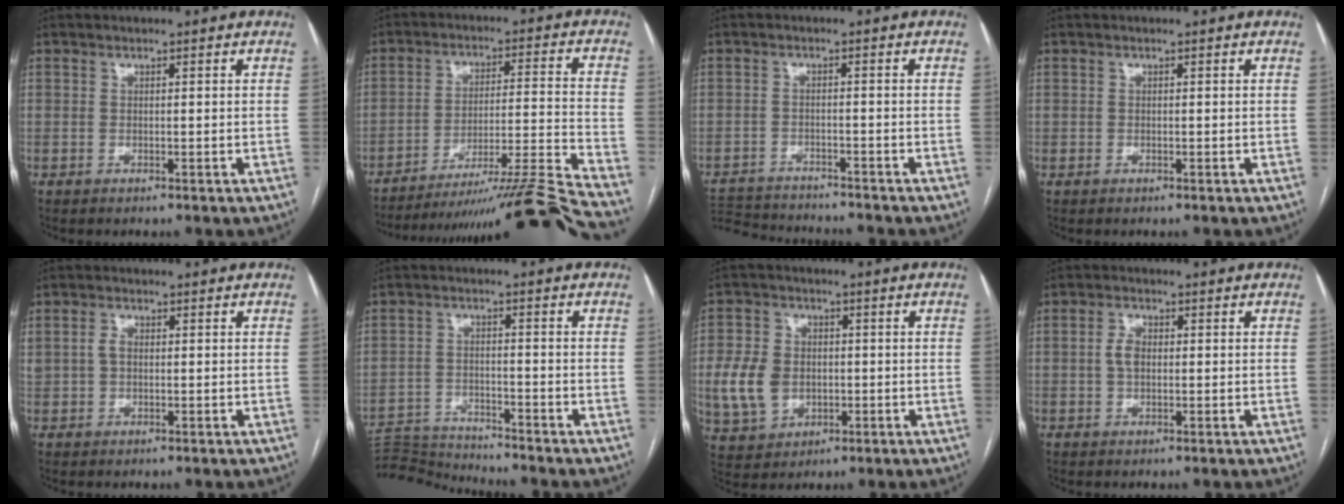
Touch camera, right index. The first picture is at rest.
{"total": 22.5, "force": [-20.4, -4.2, 8.7], "torque": [-0.083, -0.023, -0.299]}
{"total": 11.1, "force": [-10.7, 1.0, 2.7], "torque": [-0.052, 0.004, -0.164]}
{"total": 0.0}
{"total": 2.7, "force": [0.3, 1.9, 1.9], "torque": [-0.049, 0.016, 0.008]}
{"total": 8.4, "force": [-8.2, -1.4, 0.1], "torque": [0.000, -0.002, -0.148]}
{"total": 10.0, "force": [-1.0, 7.9, 6.0], "torque": [-0.140, 0.016, -0.006]}
{"total": 3.0, "force": [0.1, 1.8, 2.4], "torque": [-0.051, 0.010, 0.001]}